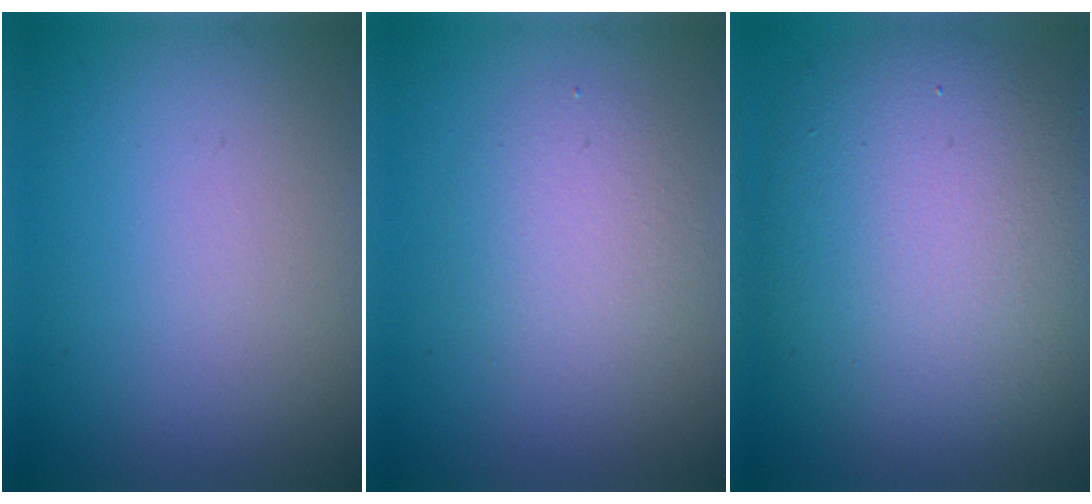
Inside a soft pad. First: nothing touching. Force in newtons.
{"total": 3.0, "press": 3.0, "slide": 0.2}
{"total": 12.1, "press": 12.1, "slide": 0.5}